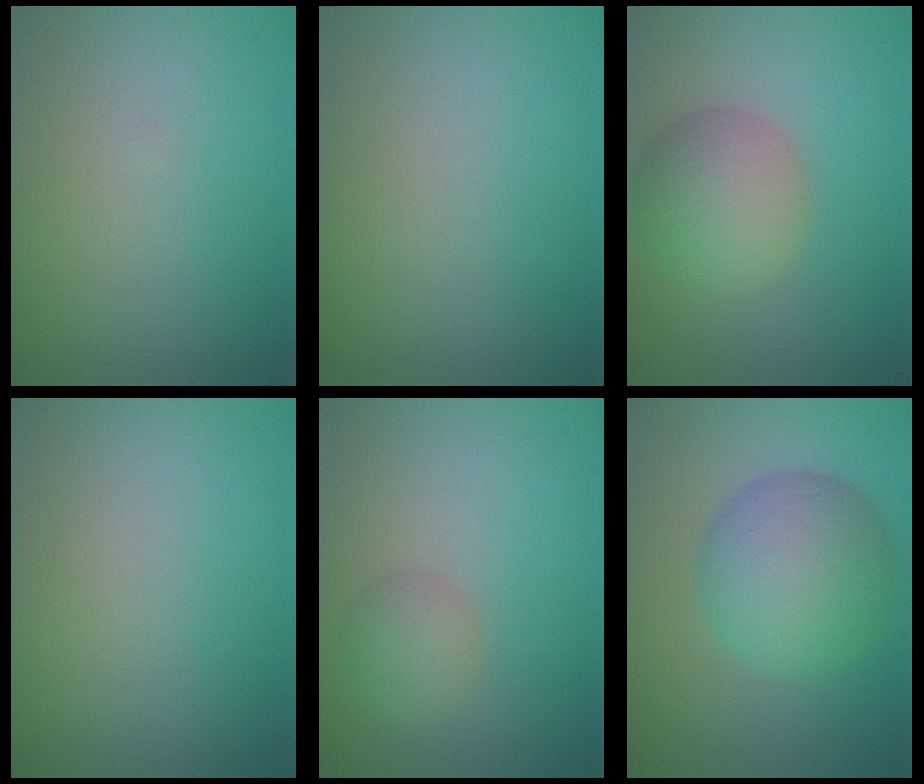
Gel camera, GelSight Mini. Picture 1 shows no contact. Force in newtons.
{"total": 0.0}
{"total": 5.5, "press": 5.5, "slide": 0.0}
{"total": 0.0}
{"total": 2.1, "press": 2.1, "slide": 0.1}
{"total": 8.0, "press": 8.0, "slide": 0.1}